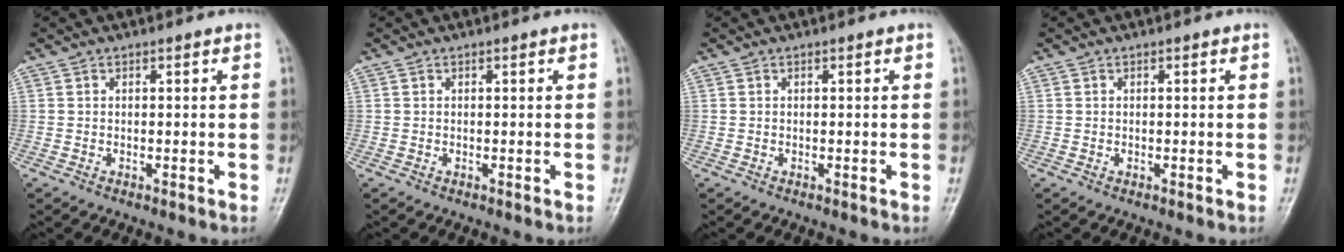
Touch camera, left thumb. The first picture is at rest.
{"total": 0.0}
{"total": 0.0}
{"total": 0.8, "force": [0.0, 0.4, 0.7], "torque": [-0.008, 0.009, 0.001]}